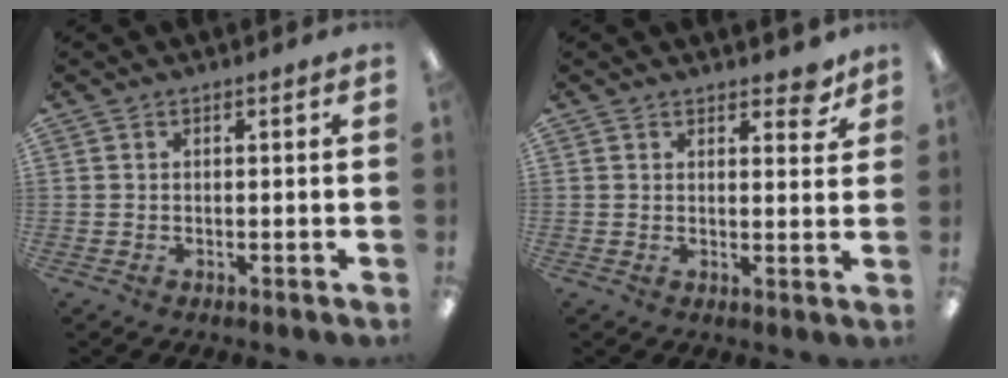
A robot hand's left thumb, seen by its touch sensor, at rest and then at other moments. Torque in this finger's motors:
{"motor_torque": [-0.05, -0.01, -0.12, -0.11, -0.01]}